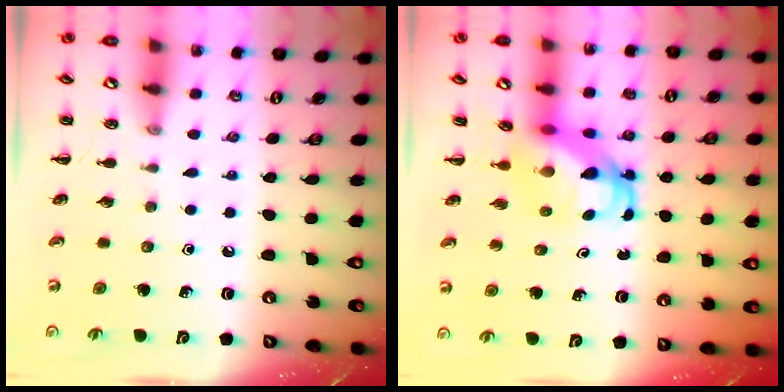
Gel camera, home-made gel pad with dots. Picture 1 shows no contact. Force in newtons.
{"total": 6.1, "press": 6.1, "slide": 0.6}